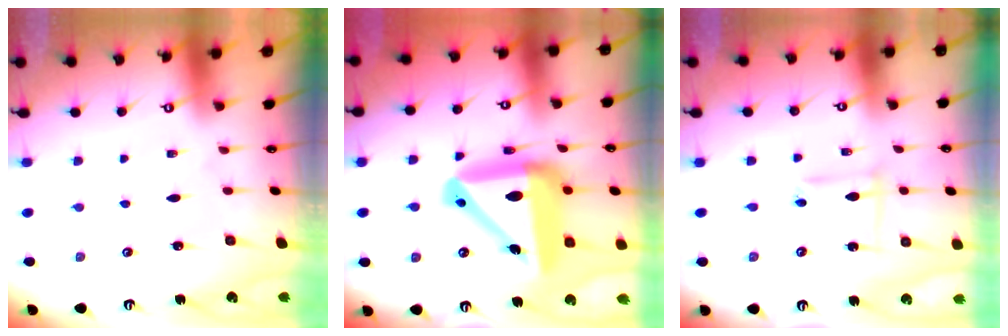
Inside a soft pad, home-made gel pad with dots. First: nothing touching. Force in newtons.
{"total": 19.8, "press": 19.6, "slide": 2.9}
{"total": 5.1, "press": 5.0, "slide": 0.5}